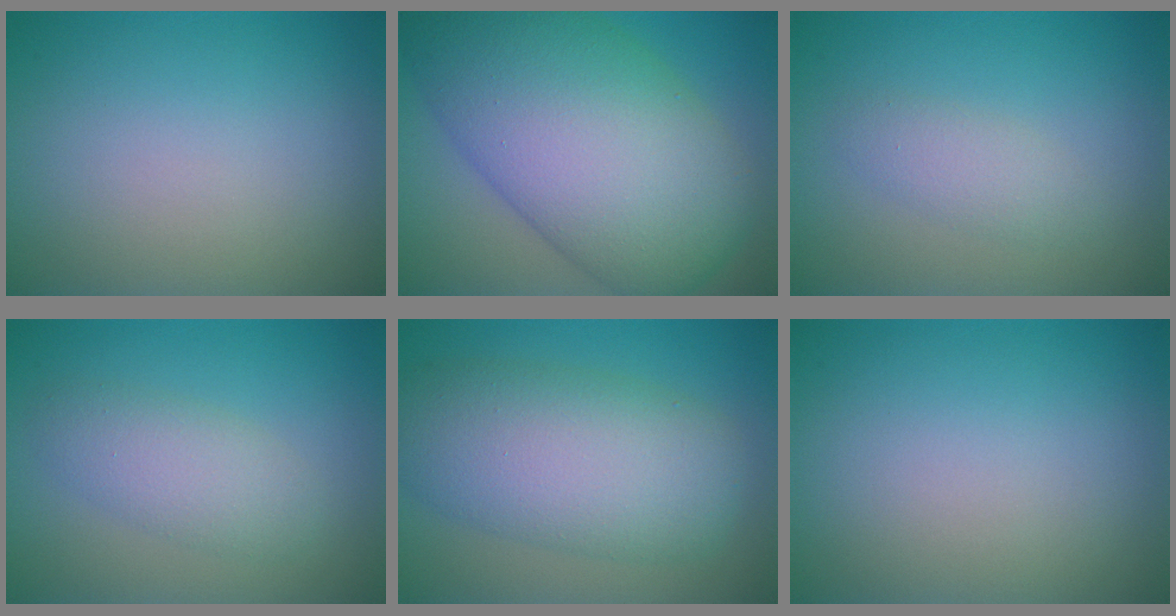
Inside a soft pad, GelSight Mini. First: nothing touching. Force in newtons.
{"total": 15.1, "press": 15.1, "slide": 0.2}
{"total": 1.9, "press": 1.9, "slide": 0.1}
{"total": 3.3, "press": 3.3, "slide": 0.2}
{"total": 9.3, "press": 9.3, "slide": 0.3}
{"total": 0.0}